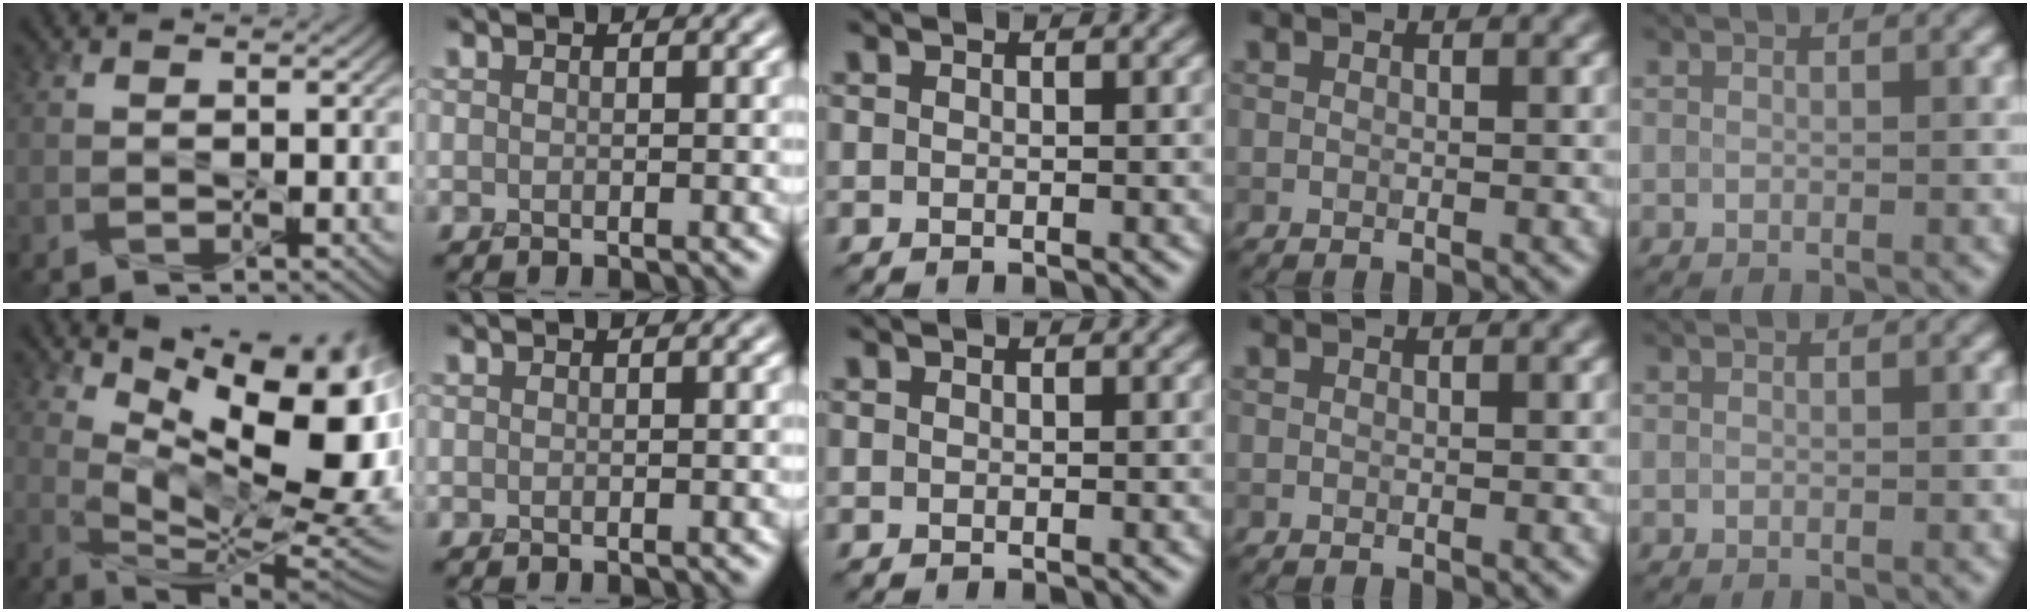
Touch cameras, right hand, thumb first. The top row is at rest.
{"thumb": {"total": 16.0, "force": [6.1, 6.5, 13.3], "torque": [-0.210, -0.003, 0.113]}}